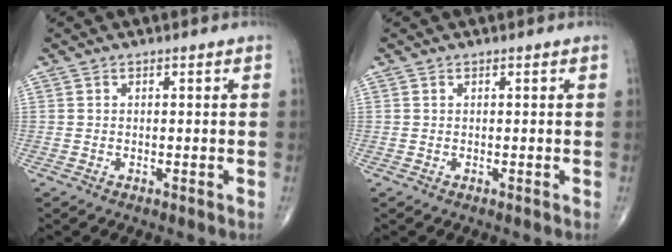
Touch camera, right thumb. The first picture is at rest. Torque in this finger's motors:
{"motor_torque": [0.28, -0.48, -0.21, -0.32, -0.01]}